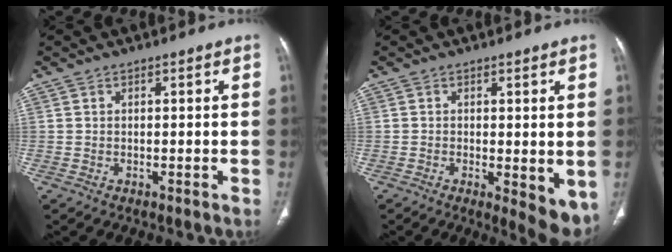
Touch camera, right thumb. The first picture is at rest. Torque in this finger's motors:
{"motor_torque": [-0.08, 0.45, -0.12, 0.14, 0.03]}